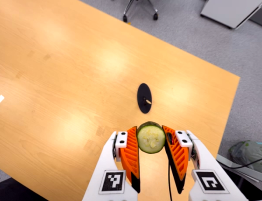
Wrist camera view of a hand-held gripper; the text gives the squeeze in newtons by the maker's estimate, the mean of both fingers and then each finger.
{"total": 11.4, "left": 11.9, "right": 10.9}